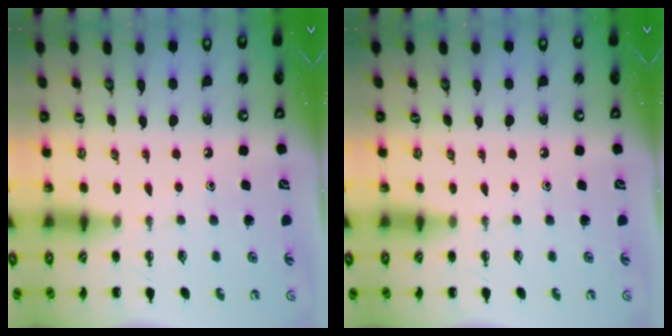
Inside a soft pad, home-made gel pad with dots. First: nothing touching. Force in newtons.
{"total": 0.0}